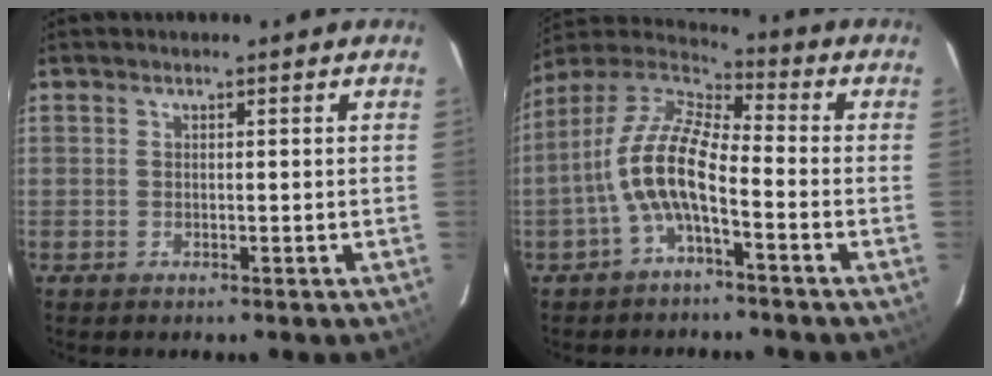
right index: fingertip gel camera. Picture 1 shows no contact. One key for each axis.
{"total": 11.1, "fx": -3.8, "fy": 3.7, "fz": 9.8, "tx": -0.208, "ty": 0.013, "tz": -0.077}